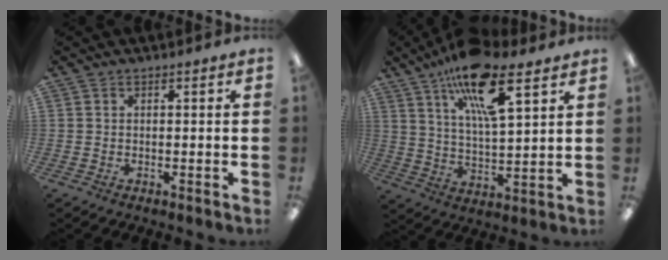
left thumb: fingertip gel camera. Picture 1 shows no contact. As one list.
[{"total": 17.1, "force": [11.0, 5.3, 11.9], "torque": [-0.202, -0.048, 0.182]}]